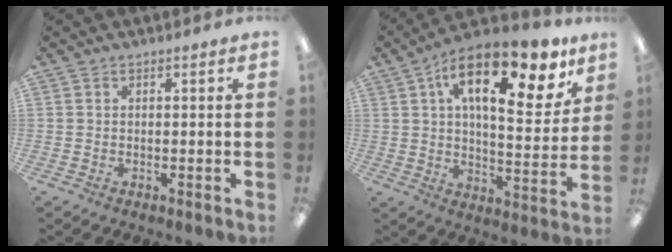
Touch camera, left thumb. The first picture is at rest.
{"total": 20.6, "force": [10.6, 8.8, 15.3], "torque": [-0.232, -0.045, 0.166]}